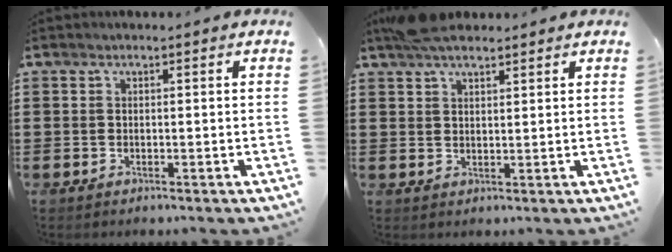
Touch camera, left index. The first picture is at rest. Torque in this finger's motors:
{"motor_torque": [0.44, -0.09, 0.26, 0.03]}